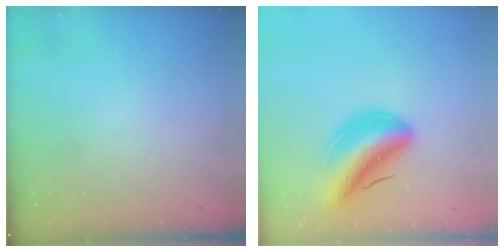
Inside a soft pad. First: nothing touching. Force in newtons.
{"total": 11.9, "press": 11.2, "slide": 3.8}